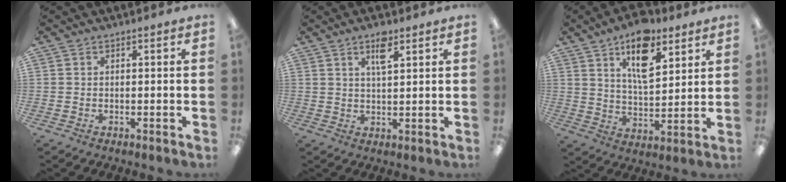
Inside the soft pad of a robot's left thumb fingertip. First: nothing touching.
{"total": 5.2, "force": [3.2, 1.6, 3.8], "torque": [-0.061, -0.005, 0.050]}
{"total": 13.9, "force": [8.4, 6.4, 9.0], "torque": [-0.136, -0.030, 0.142]}